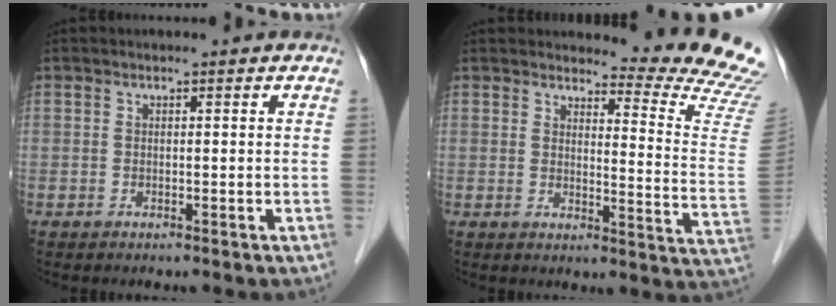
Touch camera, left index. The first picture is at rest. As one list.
[{"total": 14.3, "force": [14.2, -0.8, 2.0], "torque": [-0.015, -0.148, 0.136]}]